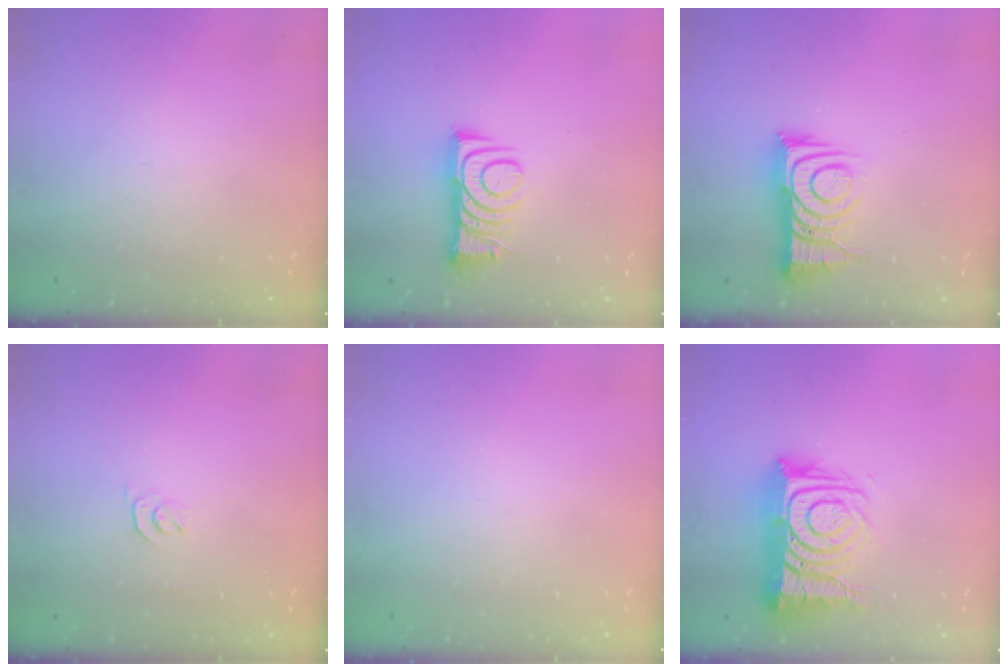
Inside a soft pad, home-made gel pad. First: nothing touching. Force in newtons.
{"total": 9.2, "press": 9.2, "slide": 0.3}
{"total": 10.6, "press": 10.6, "slide": 1.0}
{"total": 3.3, "press": 3.2, "slide": 0.5}
{"total": 0.0}
{"total": 17.6, "press": 17.5, "slide": 1.6}